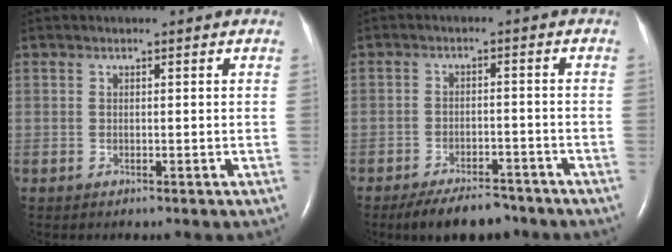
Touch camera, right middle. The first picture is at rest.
{"total": 7.6, "force": [-6.3, 2.7, 3.3], "torque": [-0.050, -0.005, -0.101]}